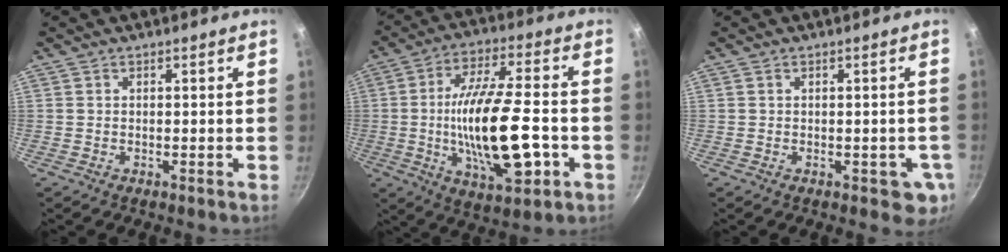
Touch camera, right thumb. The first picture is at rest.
{"total": 20.4, "force": [-3.7, 7.2, 18.7], "torque": [-0.321, 0.013, -0.061]}
{"total": 5.1, "force": [-0.8, 2.8, 4.2], "torque": [-0.024, 0.002, -0.007]}